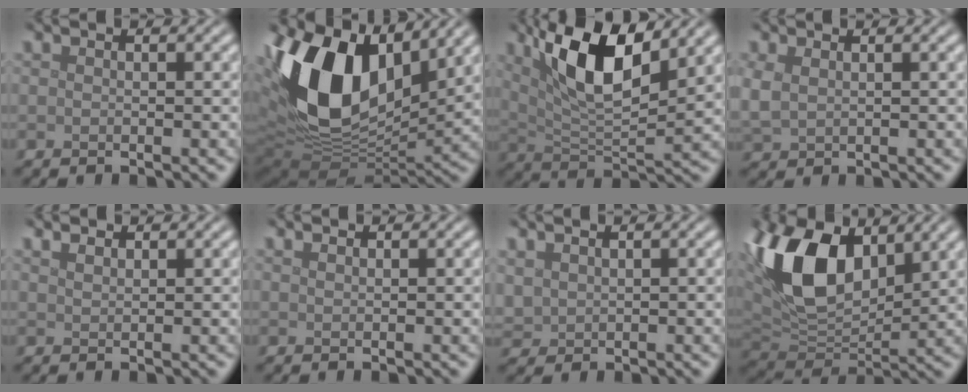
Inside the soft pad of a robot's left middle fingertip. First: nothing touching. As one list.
[{"total": 16.1, "force": [4.5, 9.8, 11.9], "torque": [-0.252, 0.006, 0.083]}, {"total": 9.3, "force": [4.1, 3.3, 7.7], "torque": [-0.137, -0.002, 0.071]}, {"total": 2.3, "force": [0.7, 1.6, 1.5], "torque": [-0.048, -0.001, 0.019]}, {"total": 1.2, "force": [1.0, 0.3, 0.4], "torque": [-0.012, 0.001, 0.022]}, {"total": 0.5, "force": [0.5, 0.1, 0.2], "torque": [-0.004, 0.001, 0.011]}, {"total": 1.5, "force": [1.0, 1.0, 0.5], "torque": [-0.016, 0.001, 0.027]}, {"total": 11.8, "force": [4.3, 6.8, 8.6], "torque": [-0.193, 0.017, 0.073]}]